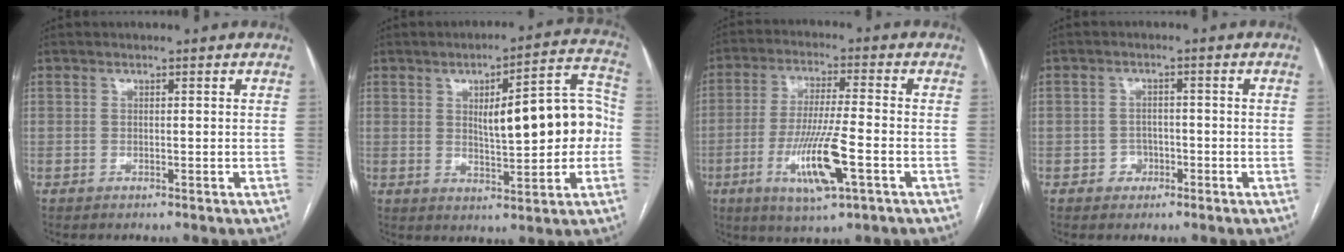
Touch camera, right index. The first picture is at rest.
{"total": 13.8, "force": [0.4, 3.6, 13.3], "torque": [-0.174, 0.033, 0.013]}
{"total": 11.4, "force": [-4.0, 0.9, 10.6], "torque": [-0.206, -0.016, -0.071]}
{"total": 2.5, "force": [-1.1, 2.1, 0.5], "torque": [0.001, 0.010, -0.019]}